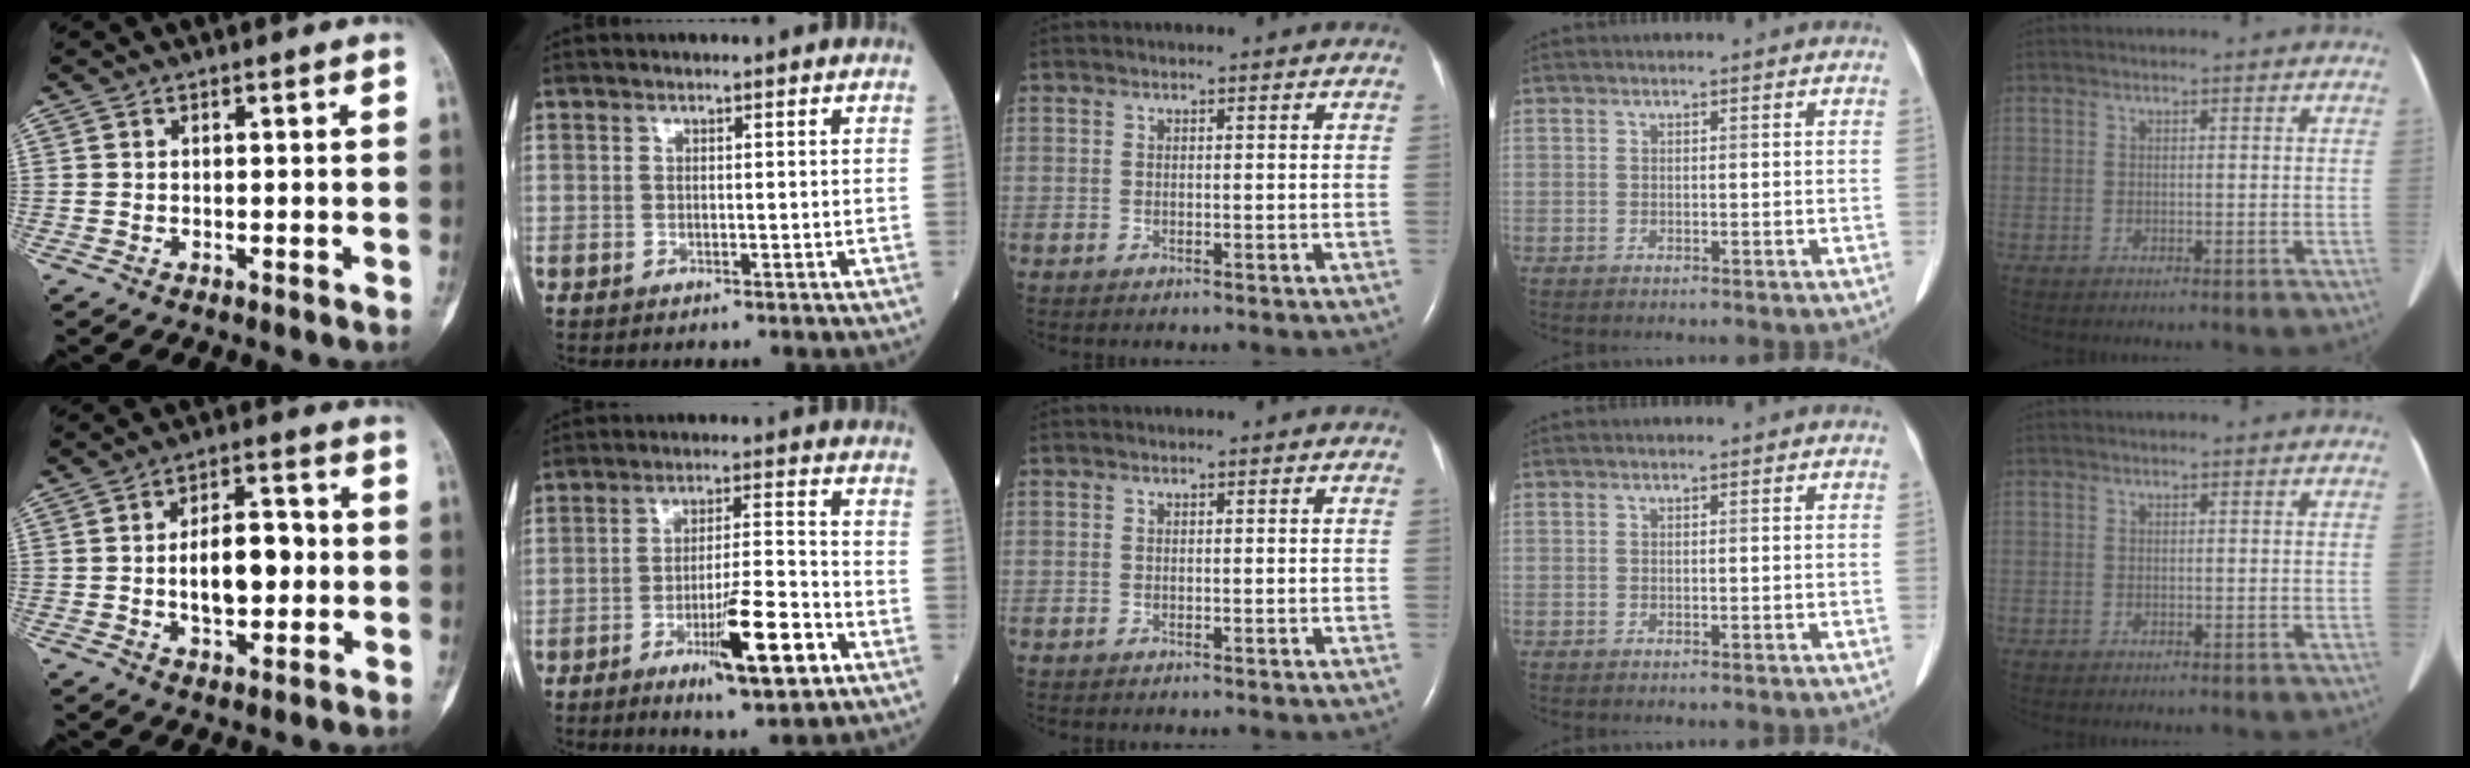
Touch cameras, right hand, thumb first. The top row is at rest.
{"thumb": {"total": 10.6, "force": [-0.4, 5.8, 8.9], "torque": [-0.121, 0.018, -0.003]}, "index": {"total": 11.7, "force": [-5.4, 1.3, 10.2], "torque": [-0.165, -0.011, -0.084]}}